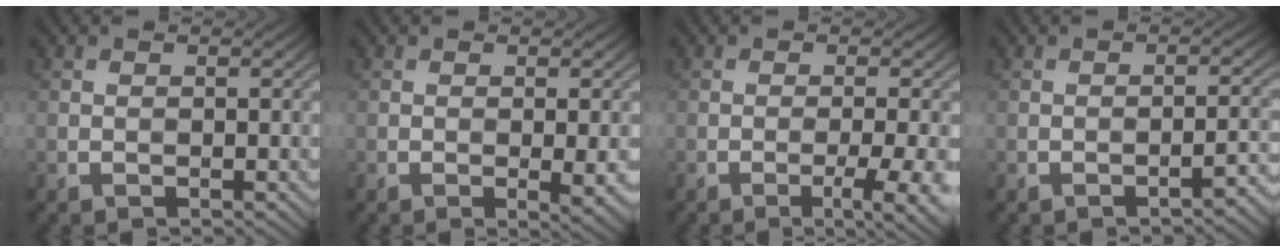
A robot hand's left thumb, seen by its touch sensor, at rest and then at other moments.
{"total": 2.6, "force": [-0.3, 0.4, 2.5], "torque": [-0.044, -0.006, -0.005]}
{"total": 5.0, "force": [-2.0, 0.8, 4.5], "torque": [-0.061, 0.006, -0.030]}
{"total": 2.5, "force": [-1.8, 0.3, 1.6], "torque": [-0.021, 0.014, -0.027]}